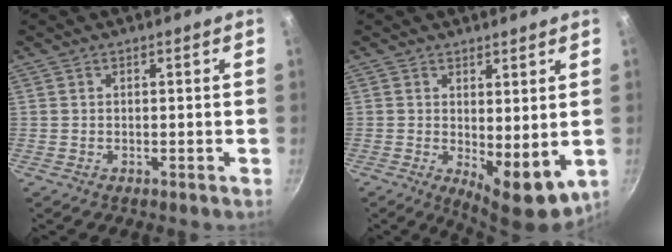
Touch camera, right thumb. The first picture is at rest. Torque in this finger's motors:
{"motor_torque": [-0.04, 0.48, -0.07, 0.09, 0.29]}